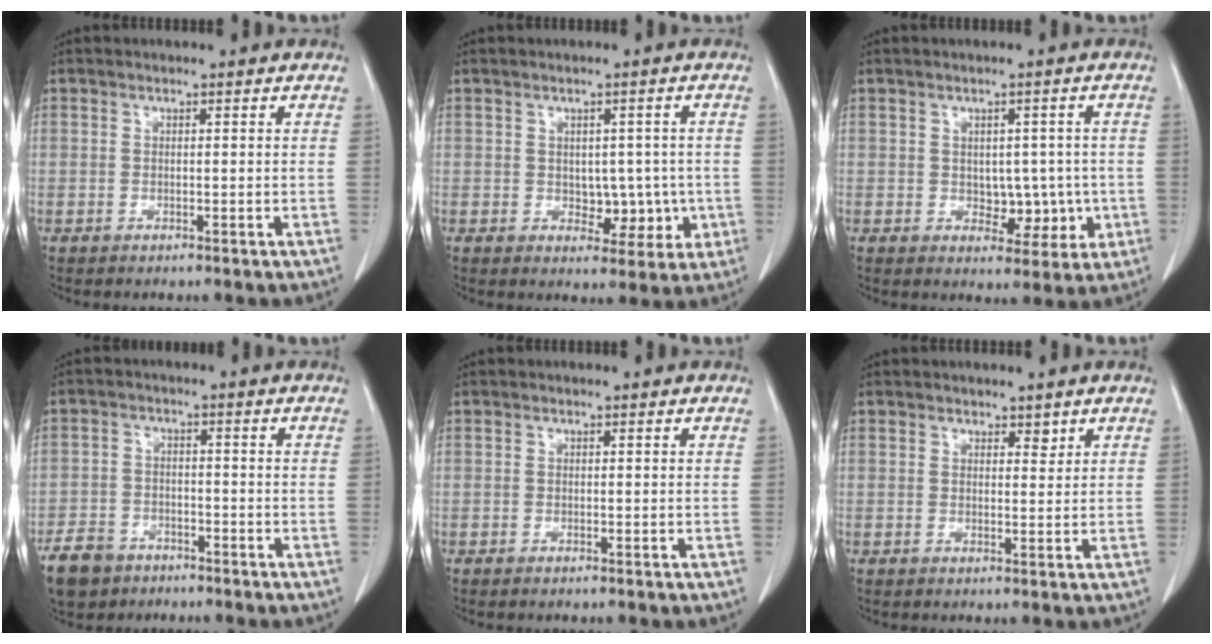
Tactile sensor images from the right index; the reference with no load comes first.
{"total": 6.5, "force": [-0.6, 4.6, 4.6], "torque": [-0.048, 0.016, 0.007]}
{"total": 6.5, "force": [-0.5, 4.5, 4.7], "torque": [-0.051, 0.014, 0.007]}
{"total": 8.7, "force": [-5.8, 5.7, 3.0], "torque": [-0.073, 0.001, -0.099]}
{"total": 0.8, "force": [-0.4, 0.4, 0.5], "torque": [-0.015, -0.001, -0.003]}
{"total": 2.1, "force": [1.4, 1.4, 0.7], "torque": [-0.010, 0.001, 0.023]}